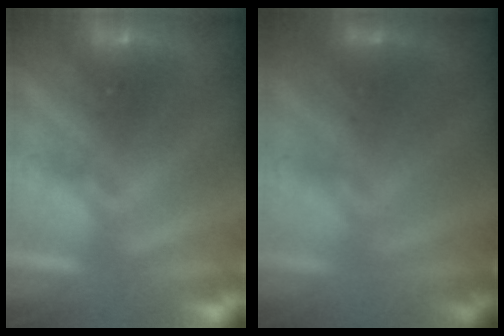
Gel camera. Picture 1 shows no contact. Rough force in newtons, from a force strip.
{"total": 1.8}